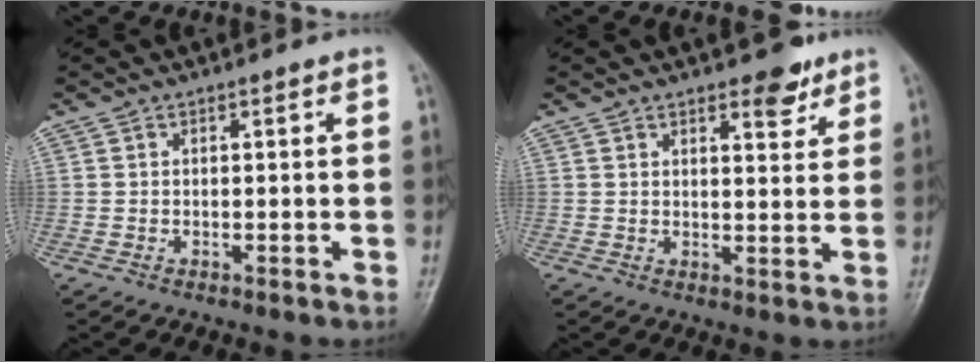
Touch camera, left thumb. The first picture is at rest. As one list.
[{"total": 5.1, "force": [3.6, 2.1, 3.1], "torque": [-0.022, -0.022, 0.048]}]